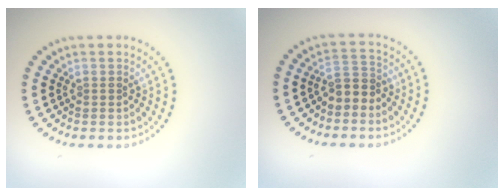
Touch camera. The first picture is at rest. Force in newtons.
{"total": 2.4, "press": 2.1, "slide": 1.1}